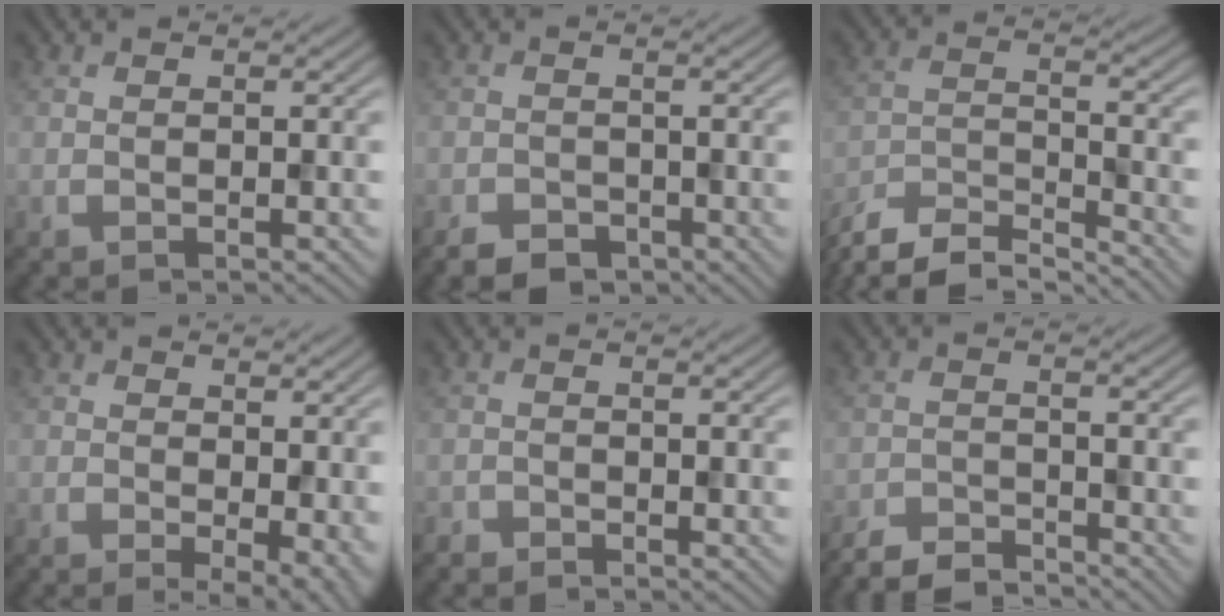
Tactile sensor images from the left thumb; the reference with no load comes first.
{"total": 2.6, "force": [-1.9, 1.4, 0.9], "torque": [-0.016, -0.005, -0.038]}
{"total": 8.7, "force": [-7.7, 1.9, 3.7], "torque": [-0.079, -0.008, -0.145]}
{"total": 4.8, "force": [-0.1, 1.7, 4.5], "torque": [-0.066, -0.009, 0.005]}
{"total": 1.0, "force": [-1.0, 0.1, 0.0], "torque": [0.001, -0.003, -0.023]}
{"total": 4.8, "force": [-4.6, 0.6, 1.4], "torque": [-0.031, -0.005, -0.091]}